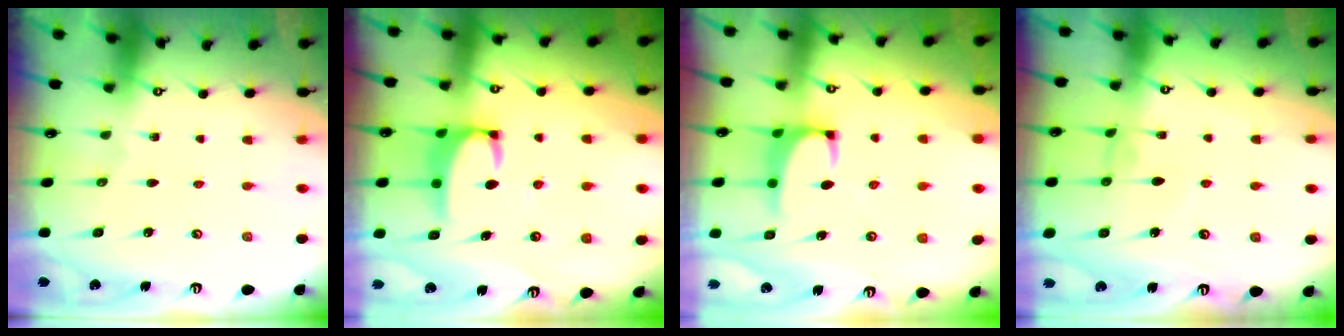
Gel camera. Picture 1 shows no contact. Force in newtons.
{"total": 3.5, "press": 3.4, "slide": 0.5}
{"total": 0.8, "press": 0.6, "slide": 0.6}
{"total": 2.2, "press": 2.2, "slide": 0.2}